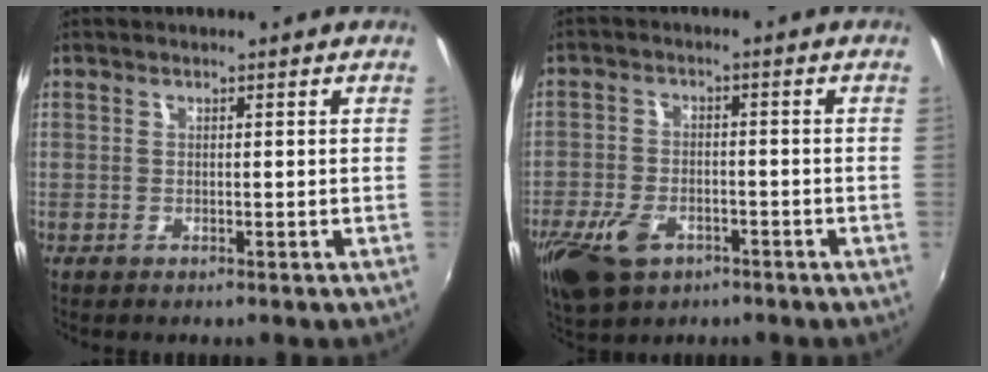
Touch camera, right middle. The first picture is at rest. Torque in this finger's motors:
{"motor_torque": [1.12, -1.00, 0.46, 0.08]}